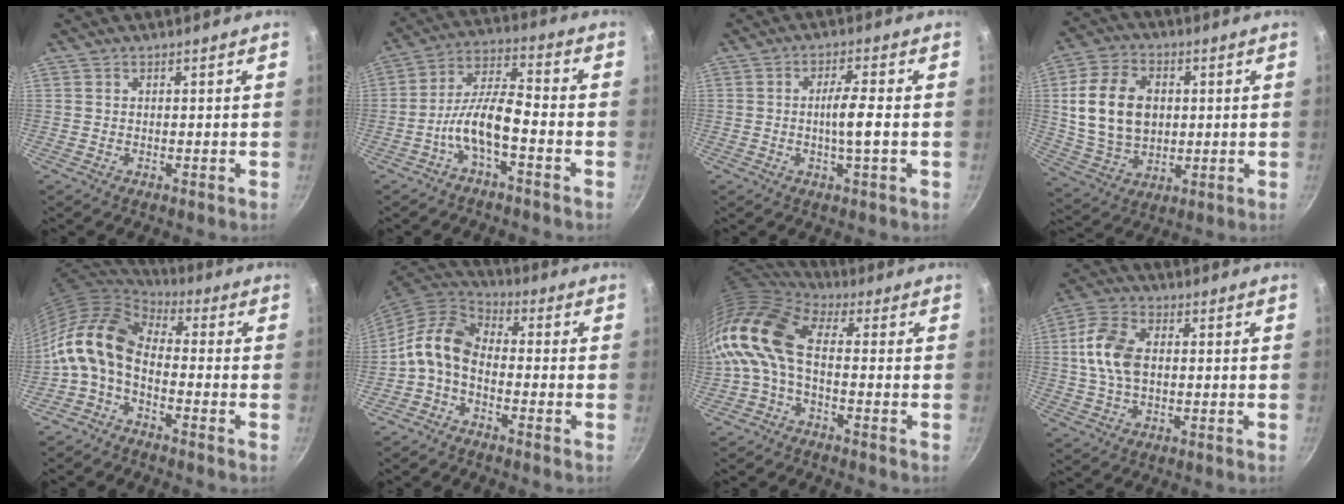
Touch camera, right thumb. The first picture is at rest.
{"total": 9.1, "force": [-4.0, 3.0, 7.7], "torque": [-0.150, 0.044, -0.081]}
{"total": 5.4, "force": [-0.7, 0.5, 5.3], "torque": [-0.100, 0.010, -0.014]}
{"total": 15.6, "force": [2.0, 11.1, 10.7], "torque": [-0.185, 0.000, 0.044]}
{"total": 13.5, "force": [-1.8, 7.9, 10.9], "torque": [-0.209, 0.030, -0.051]}
{"total": 9.6, "force": [-2.2, 6.1, 7.2], "torque": [-0.138, 0.043, -0.060]}
{"total": 12.0, "force": [-0.9, 6.2, 10.3], "torque": [-0.213, 0.021, -0.035]}
{"total": 10.4, "force": [0.8, 6.6, 8.0], "torque": [-0.151, 0.016, 0.006]}